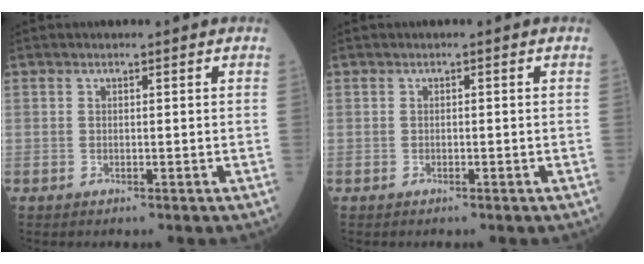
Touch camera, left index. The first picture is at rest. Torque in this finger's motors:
{"motor_torque": [0.00, 0.00, 0.00, 0.00]}